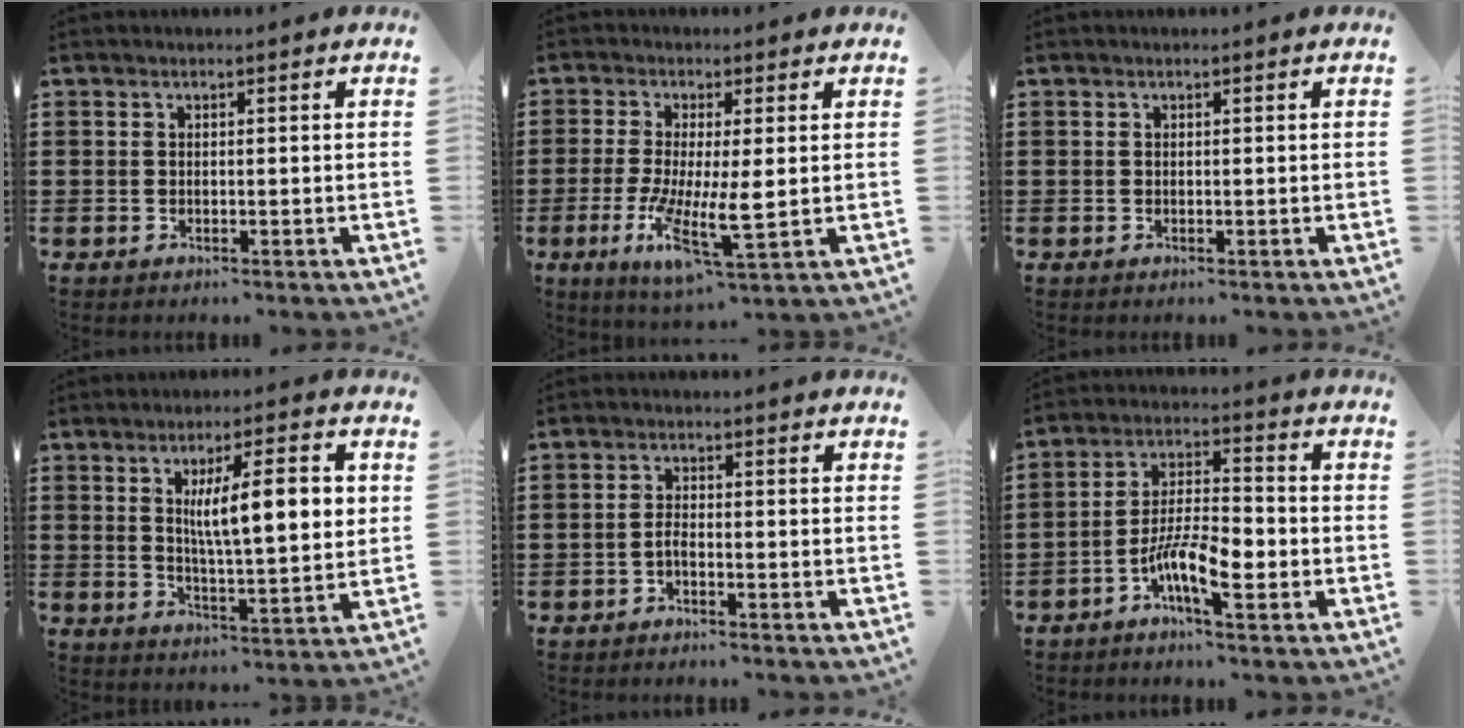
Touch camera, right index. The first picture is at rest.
{"total": 8.2, "force": [-1.2, 1.7, 7.9], "torque": [-0.151, -0.021, -0.020]}
{"total": 0.0}
{"total": 10.0, "force": [2.7, 2.4, 9.3], "torque": [-0.156, -0.003, 0.039]}
{"total": 1.7, "force": [-1.2, 0.3, 1.2], "torque": [-0.031, -0.002, -0.024]}
{"total": 9.0, "force": [-3.8, 2.6, 7.7], "torque": [-0.160, -0.006, -0.073]}